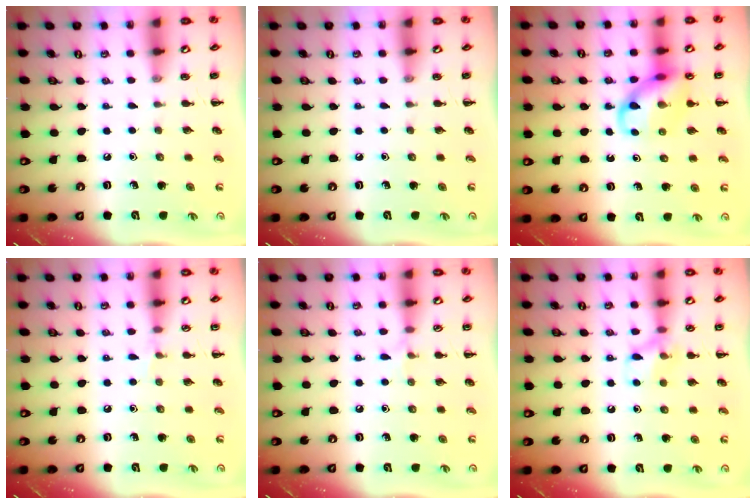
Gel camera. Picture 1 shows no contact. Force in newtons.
{"total": 0.0}
{"total": 12.7, "press": 12.5, "slide": 1.8}
{"total": 4.0, "press": 3.7, "slide": 1.4}
{"total": 4.3, "press": 4.0, "slide": 1.6}
{"total": 8.6, "press": 8.5, "slide": 1.5}